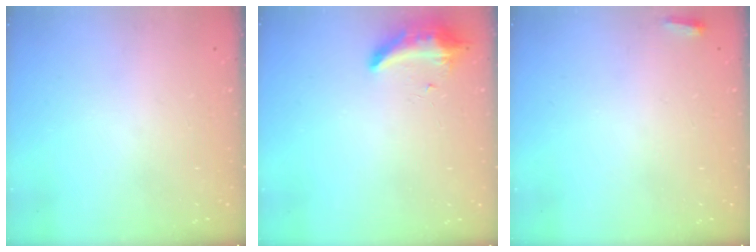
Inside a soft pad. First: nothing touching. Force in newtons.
{"total": 8.6, "press": 8.6, "slide": 1.1}
{"total": 2.7, "press": 2.6, "slide": 0.9}